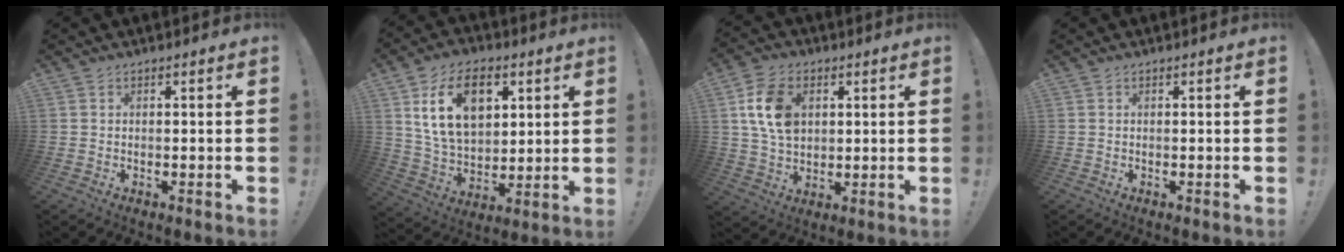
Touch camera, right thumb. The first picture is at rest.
{"total": 18.0, "force": [7.0, 11.6, 11.9], "torque": [-0.209, -0.015, 0.124]}
{"total": 13.7, "force": [3.7, 10.1, 8.6], "torque": [-0.147, 0.005, 0.074]}
{"total": 0.0}